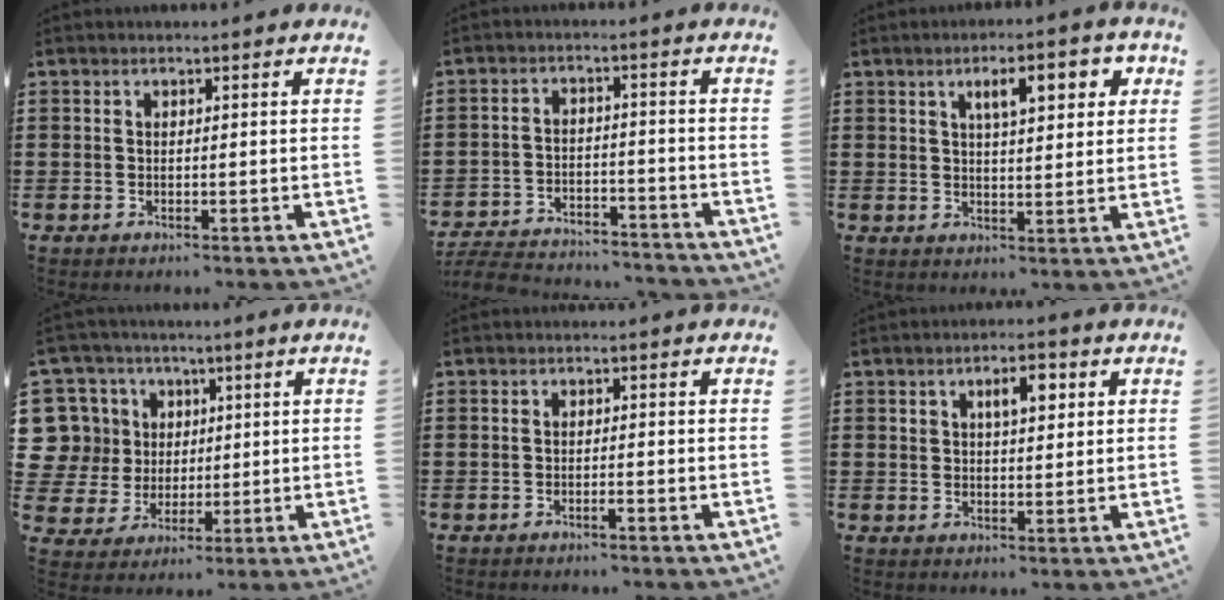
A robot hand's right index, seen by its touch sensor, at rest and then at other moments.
{"total": 5.3, "force": [-5.2, 0.6, 1.1], "torque": [-0.029, 0.001, -0.105]}
{"total": 6.0, "force": [2.4, 1.9, 5.1], "torque": [-0.082, 0.000, 0.033]}
{"total": 10.1, "force": [2.7, 9.4, 2.4], "torque": [-0.108, -0.002, 0.056]}
{"total": 0.8, "force": [-0.5, -0.2, 0.6], "torque": [-0.011, -0.003, -0.008]}
{"total": 4.3, "force": [1.7, 2.0, 3.5], "torque": [-0.050, 0.003, 0.021]}